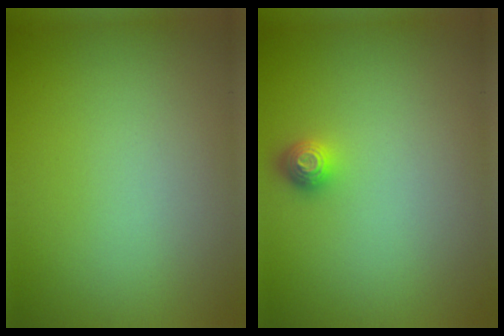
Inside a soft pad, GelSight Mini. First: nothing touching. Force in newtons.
{"total": 1.3, "press": 1.1, "slide": 0.7}